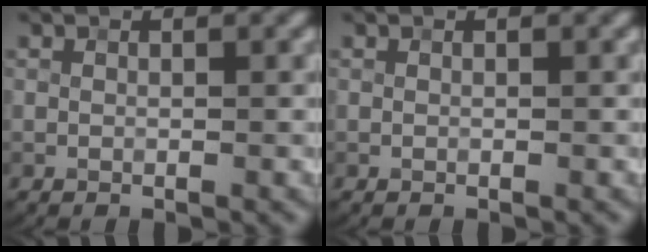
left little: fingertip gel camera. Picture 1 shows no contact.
{"total": 0.0}